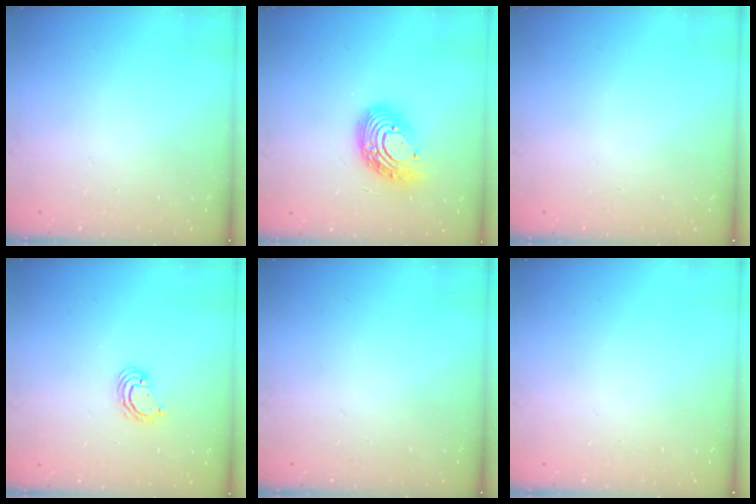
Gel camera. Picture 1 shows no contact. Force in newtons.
{"total": 14.3, "press": 14.2, "slide": 1.3}
{"total": 0.0}
{"total": 3.8, "press": 3.8, "slide": 0.1}
{"total": 0.0}
{"total": 0.0}